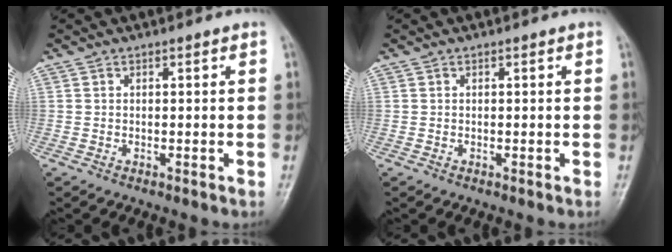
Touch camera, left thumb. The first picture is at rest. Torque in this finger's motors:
{"motor_torque": [0.00, 0.00, -0.04, -0.02, 0.00]}